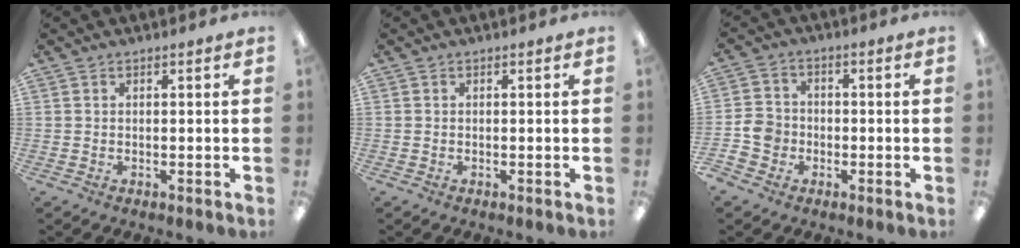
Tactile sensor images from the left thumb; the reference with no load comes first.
{"total": 0.0}
{"total": 5.8, "force": [-2.2, 5.0, 2.0], "torque": [-0.048, 0.015, -0.040]}